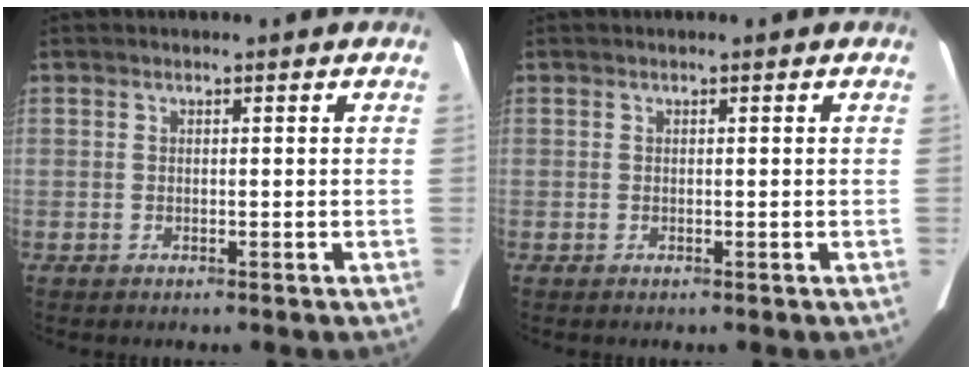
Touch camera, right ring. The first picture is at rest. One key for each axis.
{"total": 0.0}